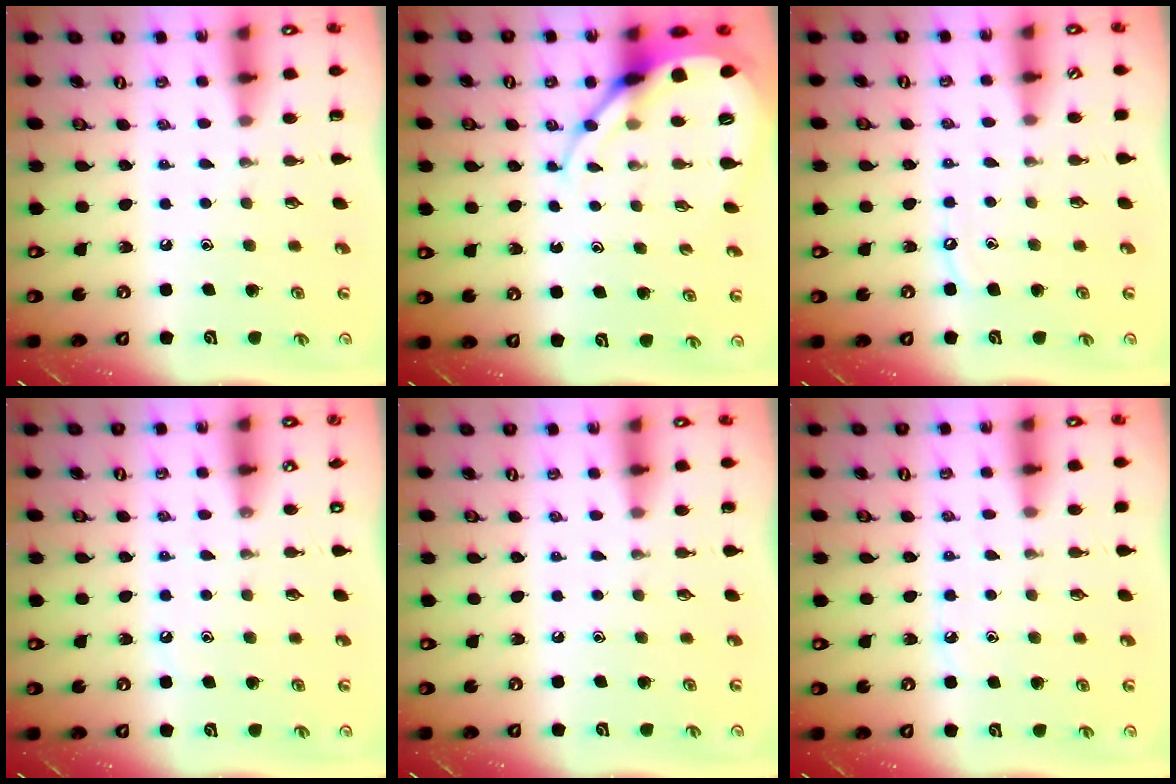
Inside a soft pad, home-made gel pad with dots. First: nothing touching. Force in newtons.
{"total": 9.9, "press": 9.8, "slide": 1.2}
{"total": 4.5, "press": 4.4, "slide": 0.6}
{"total": 5.3, "press": 5.3, "slide": 0.6}
{"total": 0.0}
{"total": 4.4, "press": 4.4, "slide": 0.6}